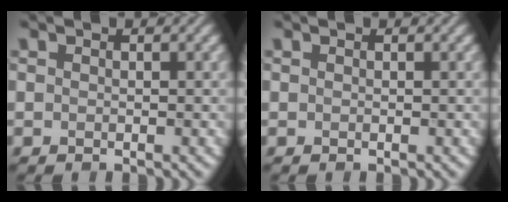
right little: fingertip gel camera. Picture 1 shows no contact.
{"total": 0.0}